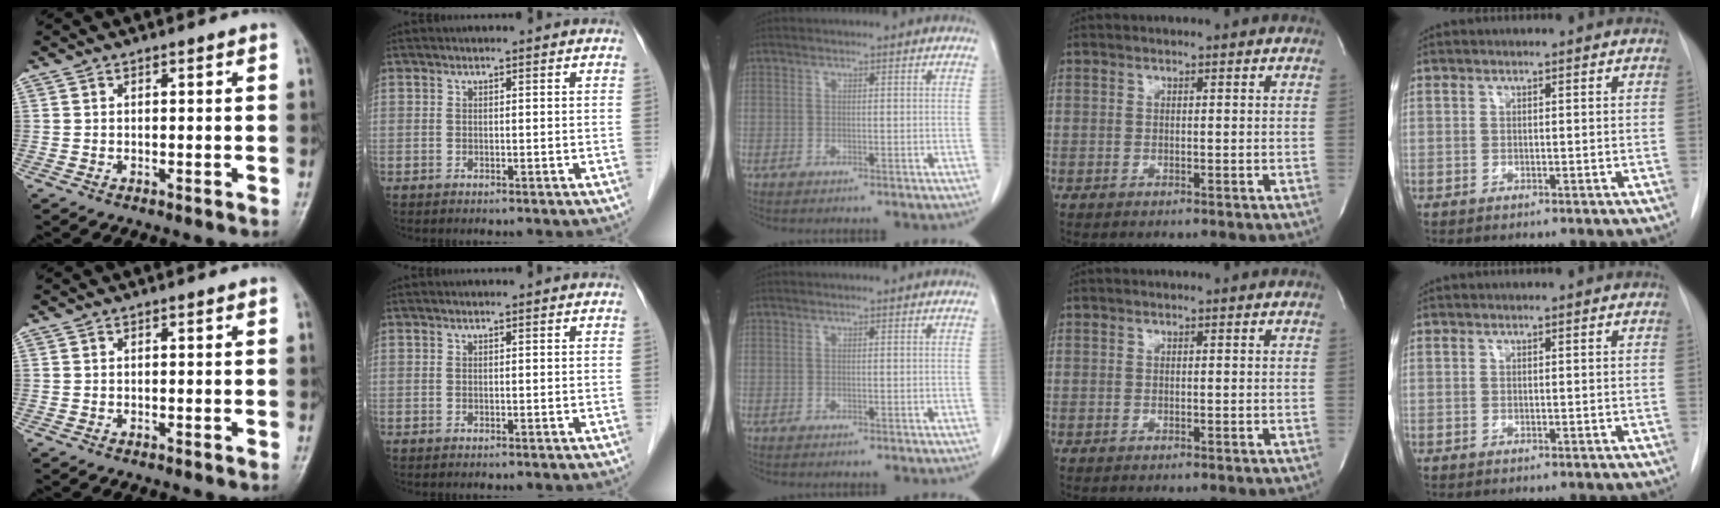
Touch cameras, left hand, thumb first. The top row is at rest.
{}